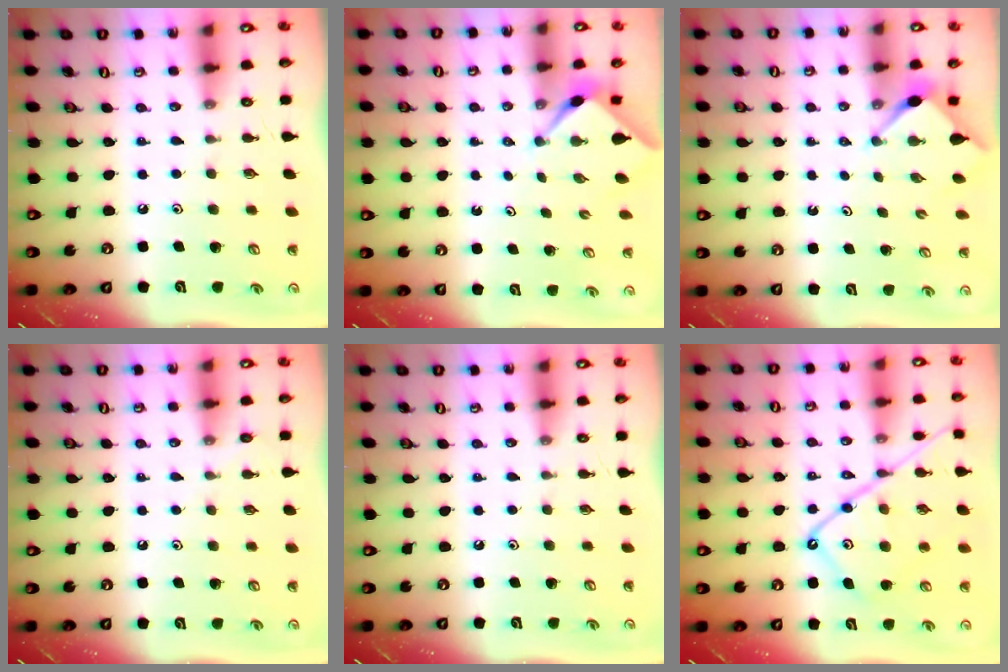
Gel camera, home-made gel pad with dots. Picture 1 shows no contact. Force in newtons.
{"total": 2.3, "press": 2.2, "slide": 0.3}
{"total": 2.9, "press": 2.9, "slide": 0.3}
{"total": 2.8, "press": 2.8, "slide": 0.3}
{"total": 0.0}
{"total": 15.9, "press": 15.9, "slide": 1.7}